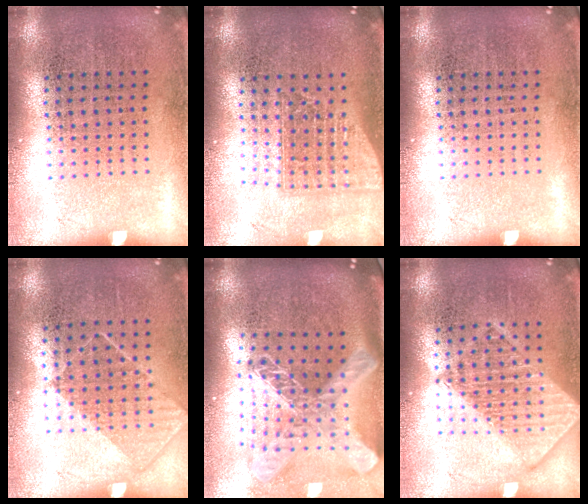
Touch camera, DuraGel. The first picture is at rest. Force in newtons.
{"total": 1.5, "press": 1.2, "slide": 0.9}
{"total": 0.0}
{"total": 0.8, "press": 0.7, "slide": 0.5}
{"total": 2.8, "press": 2.0, "slide": 2.0}
{"total": 2.6, "press": 2.6, "slide": 0.4}